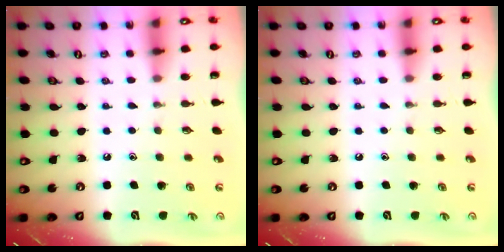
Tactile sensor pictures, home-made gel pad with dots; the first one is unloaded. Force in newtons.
{"total": 0.0}